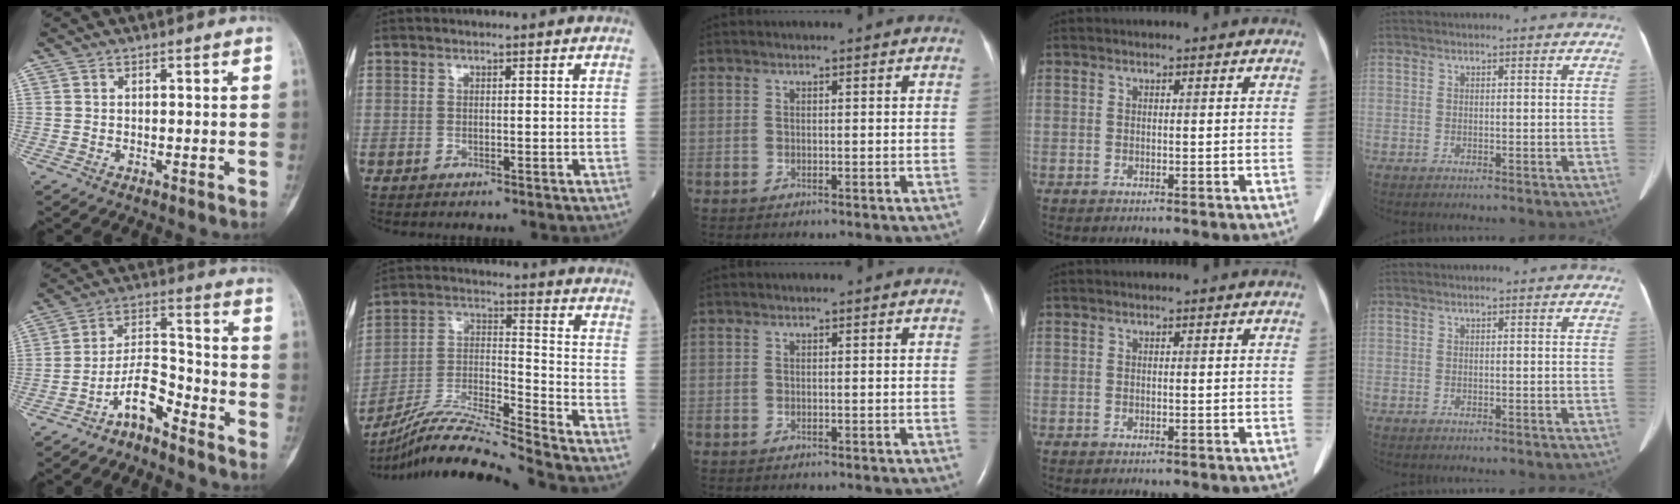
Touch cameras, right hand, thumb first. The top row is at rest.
{"thumb": {"total": 10.6, "force": [-7.4, 4.1, 6.3], "torque": [-0.114, 0.087, -0.142]}, "index": {"total": 15.8, "force": [-14.7, -2.3, 5.4], "torque": [-0.100, 0.010, -0.272]}}